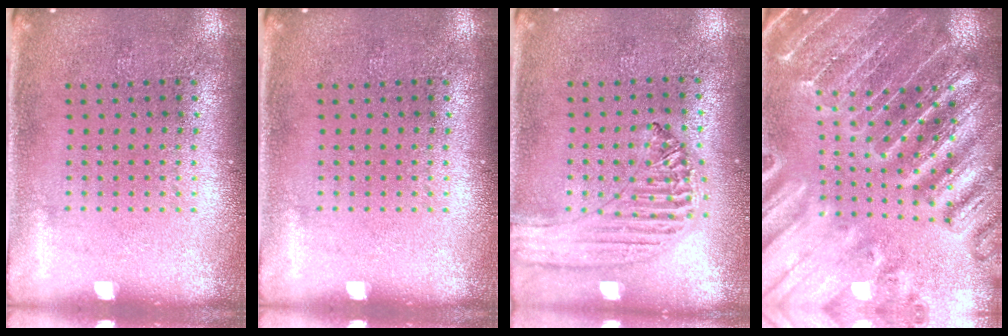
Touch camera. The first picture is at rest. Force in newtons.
{"total": 0.0}
{"total": 1.3, "press": 1.3, "slide": 0.2}
{"total": 4.1, "press": 3.9, "slide": 1.4}